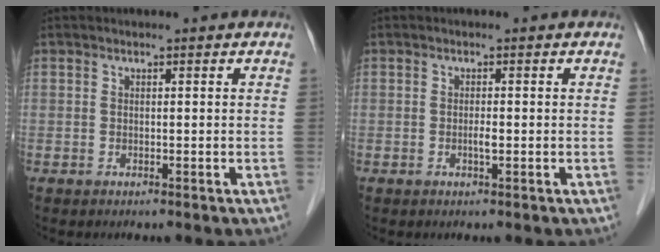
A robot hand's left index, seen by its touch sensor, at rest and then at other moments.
{"total": 1.0, "force": [-0.2, 0.1, 0.9], "torque": [-0.021, -0.001, -0.004]}